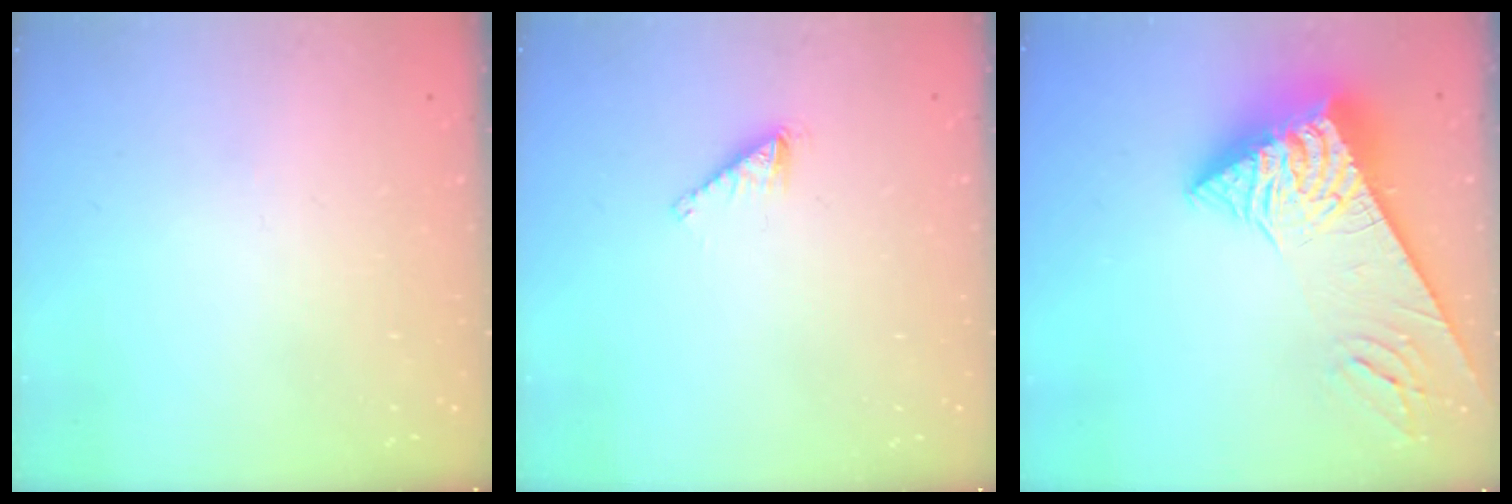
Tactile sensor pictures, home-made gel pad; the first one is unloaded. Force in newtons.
{"total": 1.8, "press": 1.8, "slide": 0.1}
{"total": 8.7, "press": 8.7, "slide": 0.8}